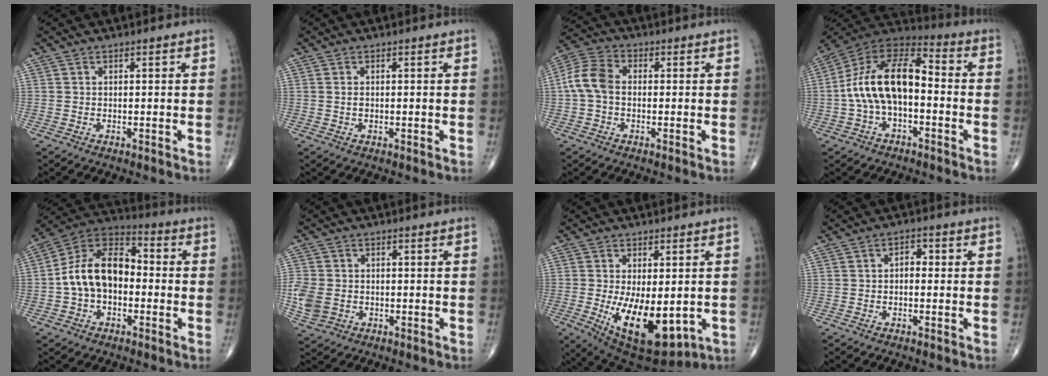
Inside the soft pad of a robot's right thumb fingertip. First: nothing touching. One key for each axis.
{"total": 1.0, "fx": 0.0, "fy": 0.6, "fz": 0.8, "tx": -0.016, "ty": -0.001, "tz": 0.001}
{"total": 7.6, "fx": -0.2, "fy": 5.2, "fz": 5.5, "tx": -0.114, "ty": 0.024, "tz": -0.015}
{"total": 16.0, "fx": -1.6, "fy": 8.6, "fz": 13.4, "tx": -0.236, "ty": 0.050, "tz": -0.040}
{"total": 14.2, "fx": -1.5, "fy": 9.4, "fz": 10.5, "tx": -0.170, "ty": 0.044, "tz": -0.039}
{"total": 7.6, "fx": -1.6, "fy": 6.1, "fz": 4.3, "tx": -0.107, "ty": 0.001, "tz": -0.026}
{"total": 15.5, "fx": -3.2, "fy": 7.5, "fz": 13.2, "tx": -0.204, "ty": -0.024, "tz": -0.023}
{"total": 2.4, "fx": -0.1, "fy": 1.6, "fz": 1.8, "tx": -0.015, "ty": 0.009, "tz": -0.009}